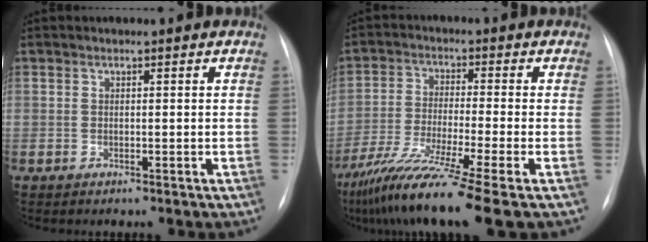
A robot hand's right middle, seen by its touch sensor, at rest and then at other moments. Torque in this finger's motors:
{"motor_torque": [1.21, -0.93, 0.74, 0.20]}